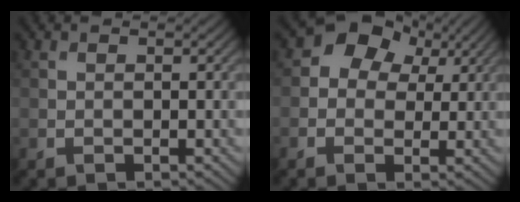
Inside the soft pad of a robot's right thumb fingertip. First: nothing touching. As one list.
[{"total": 6.2, "force": [2.1, 4.9, 3.2], "torque": [-0.057, 0.001, 0.015]}]